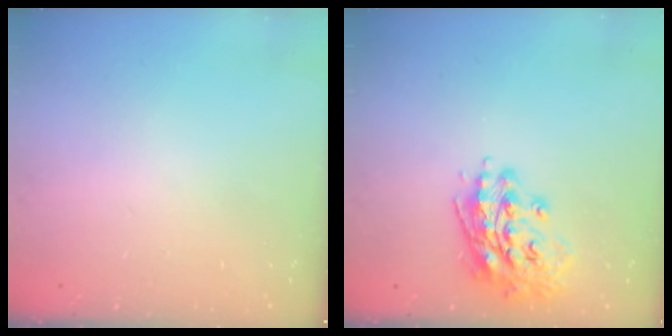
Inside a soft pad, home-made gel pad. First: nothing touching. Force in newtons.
{"total": 14.8, "press": 14.6, "slide": 2.5}